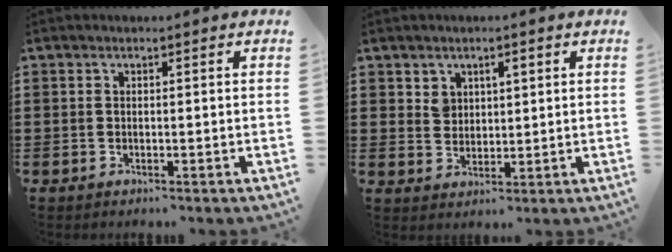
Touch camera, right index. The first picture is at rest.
{"total": 2.4, "force": [1.4, 1.8, 0.8], "torque": [-0.023, 0.007, 0.025]}